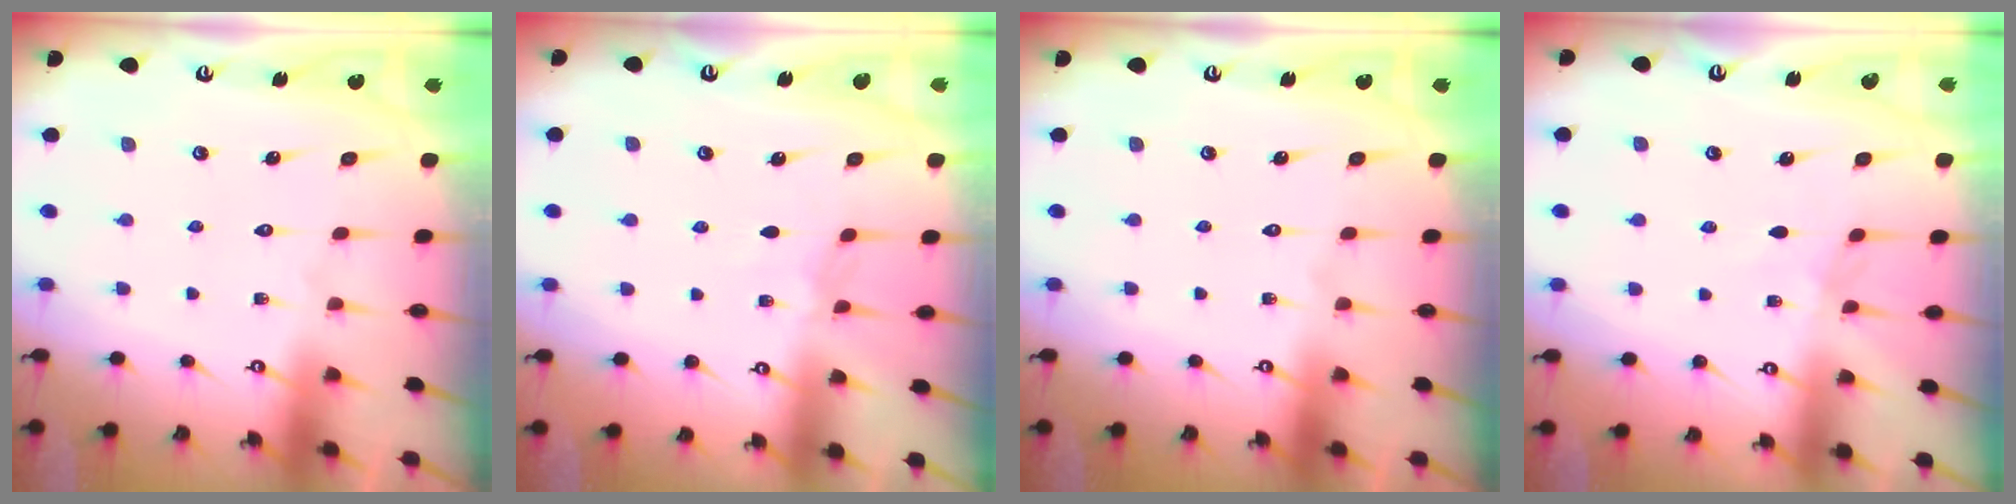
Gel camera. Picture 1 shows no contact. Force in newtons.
{"total": 2.5, "press": 2.5, "slide": 0.5}
{"total": 0.0}
{"total": 2.4, "press": 2.3, "slide": 0.4}